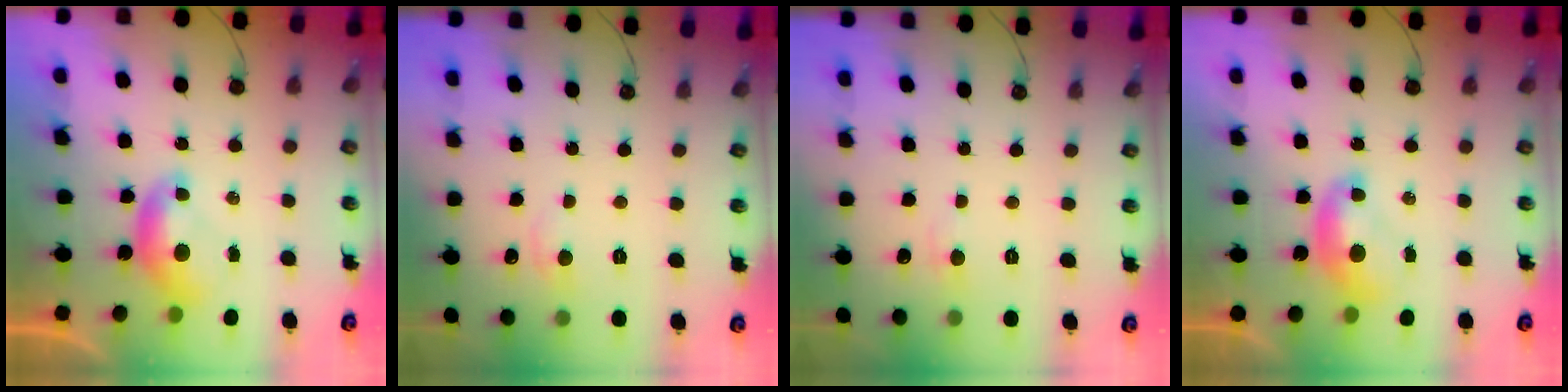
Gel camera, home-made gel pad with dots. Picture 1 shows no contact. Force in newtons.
{"total": 0.9, "press": 0.5, "slide": 0.7}
{"total": 0.6, "press": 0.4, "slide": 0.5}
{"total": 1.1, "press": 1.1, "slide": 0.0}